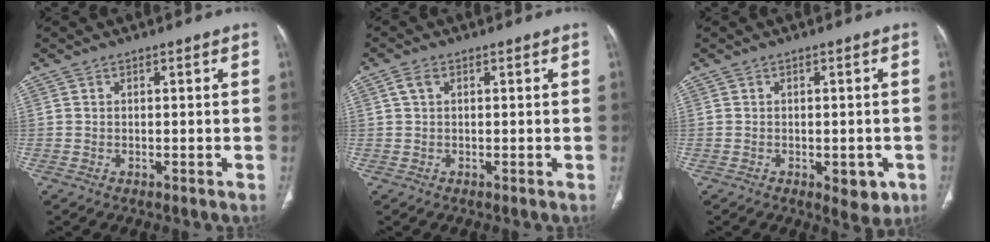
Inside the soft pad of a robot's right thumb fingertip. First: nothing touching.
{"total": 2.0, "force": [0.8, 1.2, 1.5], "torque": [-0.033, 0.008, 0.016]}
{"total": 5.2, "force": [-2.1, 2.8, 3.9], "torque": [-0.023, 0.004, -0.018]}